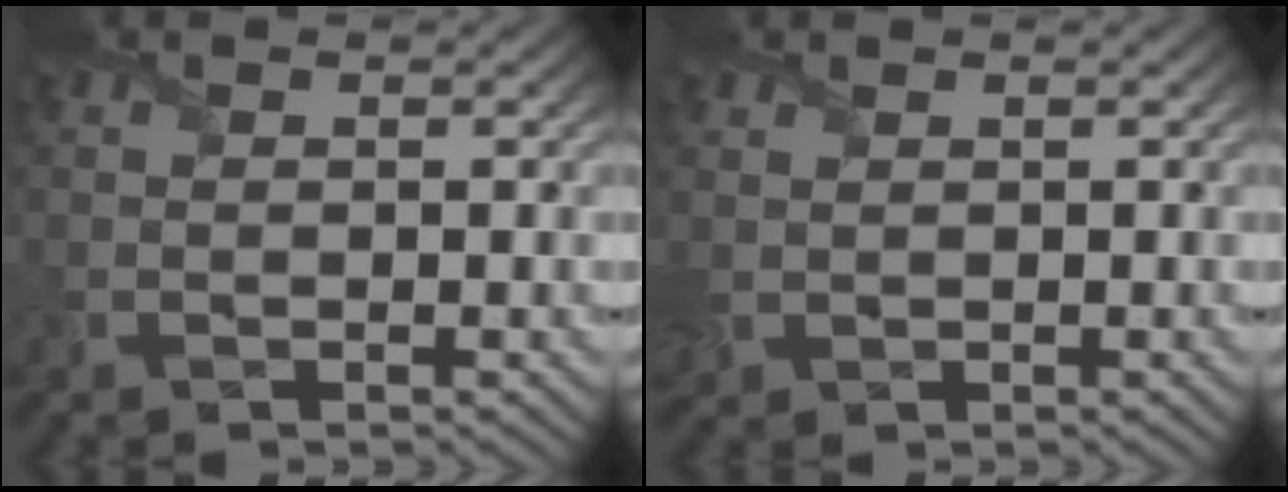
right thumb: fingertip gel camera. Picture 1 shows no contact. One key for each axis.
{"total": 1.3, "fx": 0.7, "fy": 1.1, "fz": 0.4, "tx": -0.020, "ty": 0.002, "tz": 0.015}